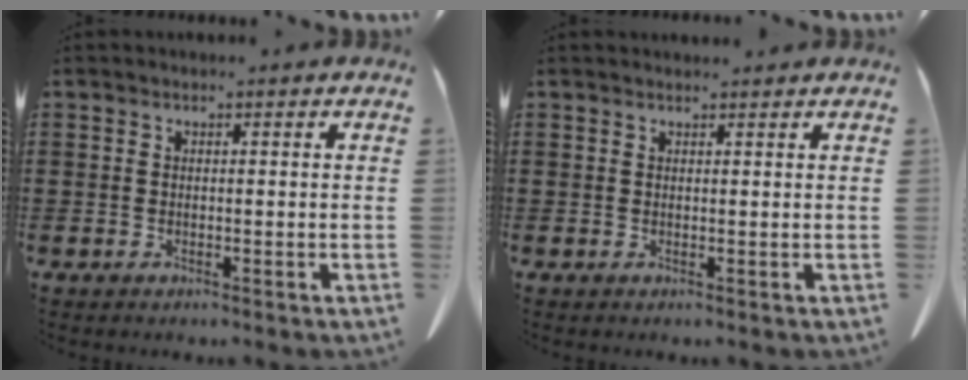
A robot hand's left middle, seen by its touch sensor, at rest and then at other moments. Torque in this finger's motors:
{"motor_torque": [-0.52, 0.51, -0.13, -0.03]}